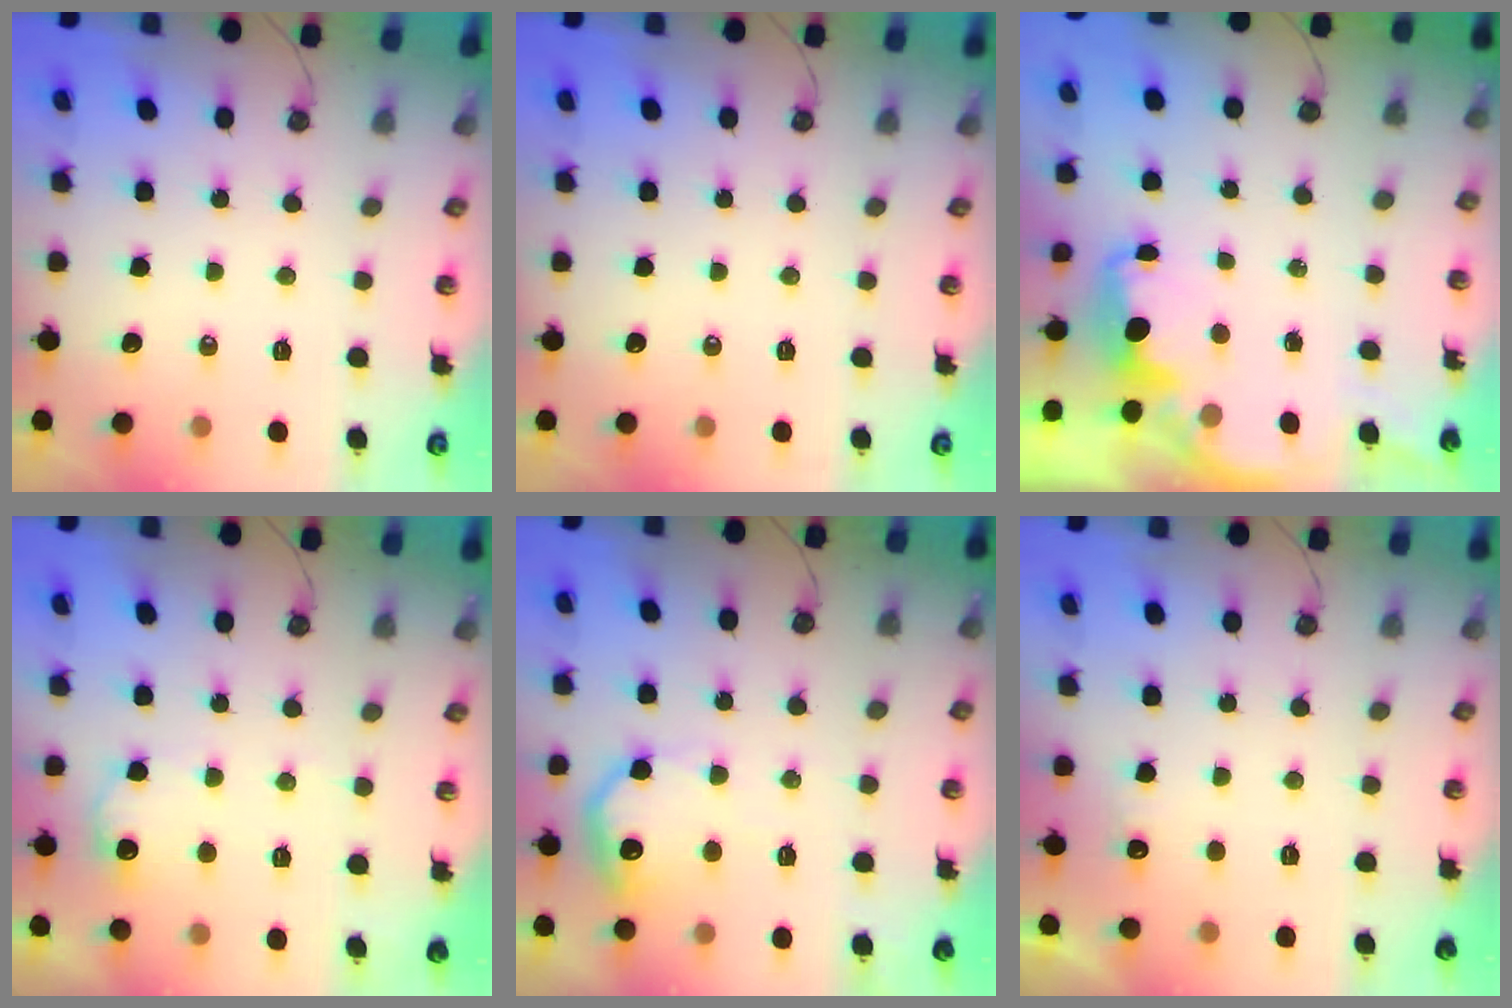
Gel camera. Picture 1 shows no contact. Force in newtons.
{"total": 0.0}
{"total": 2.4, "press": 2.2, "slide": 0.8}
{"total": 8.2, "press": 8.1, "slide": 0.5}
{"total": 12.4, "press": 12.4, "slide": 0.8}
{"total": 4.6, "press": 4.5, "slide": 1.1}